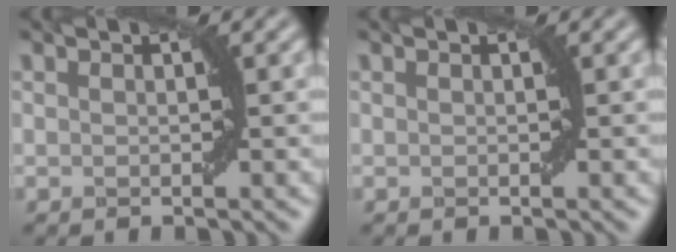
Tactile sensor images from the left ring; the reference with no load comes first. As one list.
[{"total": 0.0}]